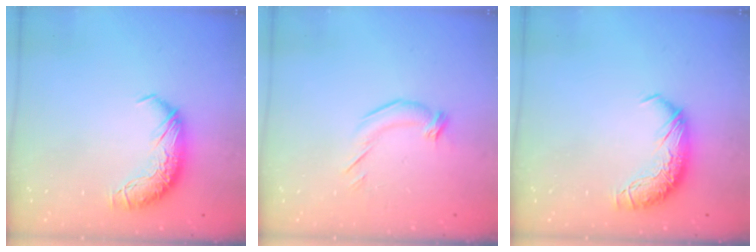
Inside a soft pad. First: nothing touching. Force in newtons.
{"total": 2.6, "press": 2.0, "slide": 1.7}
{"total": 0.0}